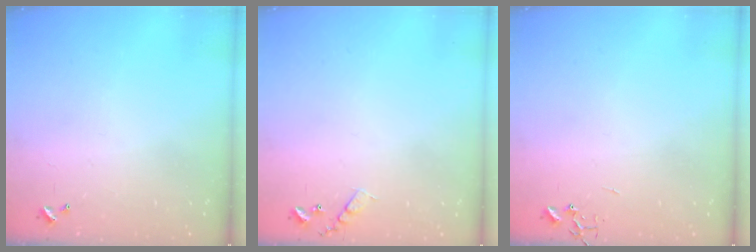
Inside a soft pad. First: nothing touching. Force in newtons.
{"total": 6.7, "press": 6.6, "slide": 0.4}
{"total": 0.0}